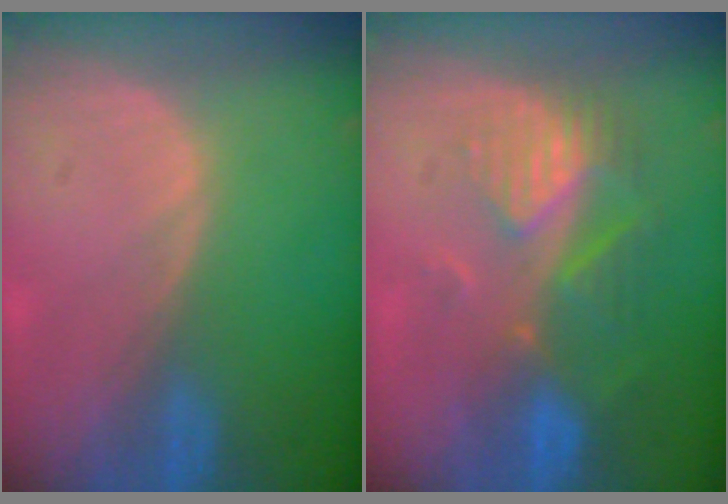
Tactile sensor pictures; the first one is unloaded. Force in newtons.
{"total": 8.9, "press": 7.7, "slide": 4.3}